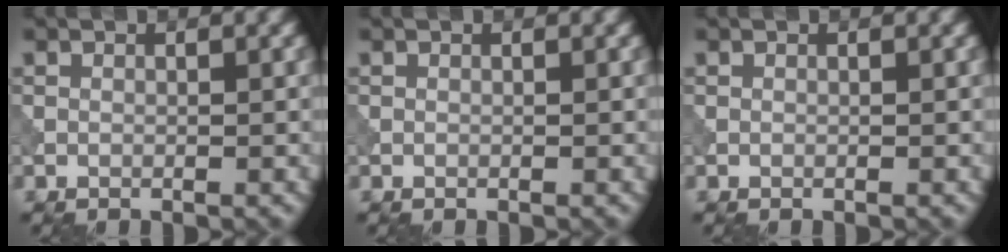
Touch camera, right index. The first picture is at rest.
{"total": 0.0}
{"total": 0.0}